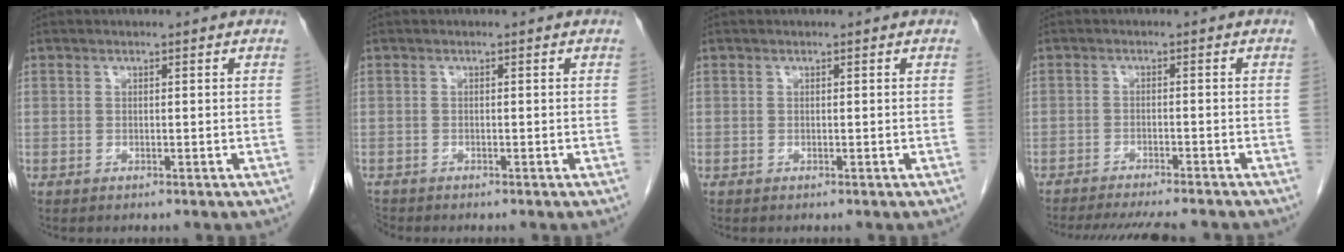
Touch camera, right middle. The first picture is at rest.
{"total": 1.3, "force": [-1.3, 0.4, 0.1], "torque": [-0.005, -0.005, -0.022]}
{"total": 0.0}
{"total": 13.4, "force": [-12.0, 1.7, 5.7], "torque": [-0.089, -0.021, -0.160]}